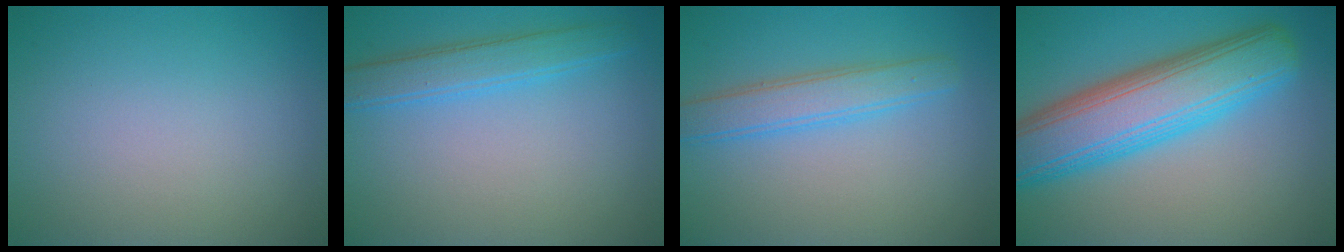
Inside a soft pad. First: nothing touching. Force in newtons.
{"total": 2.4, "press": 2.4, "slide": 0.2}
{"total": 3.4, "press": 3.4, "slide": 0.1}
{"total": 9.7, "press": 9.7, "slide": 0.4}